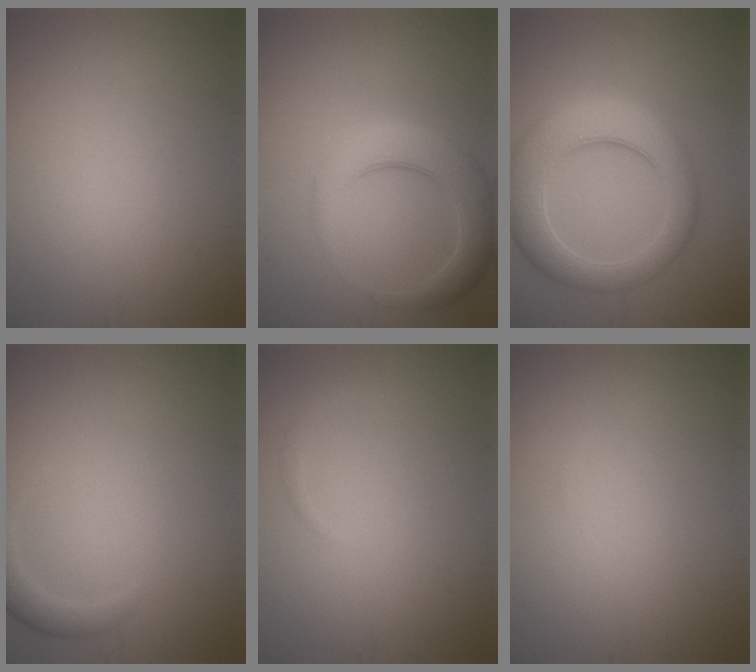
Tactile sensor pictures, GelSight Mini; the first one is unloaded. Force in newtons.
{"total": 5.0, "press": 4.9, "slide": 0.4}
{"total": 7.3, "press": 7.2, "slide": 0.4}
{"total": 2.0, "press": 2.0, "slide": 0.2}
{"total": 0.7, "press": 0.7, "slide": 0.0}
{"total": 0.0}